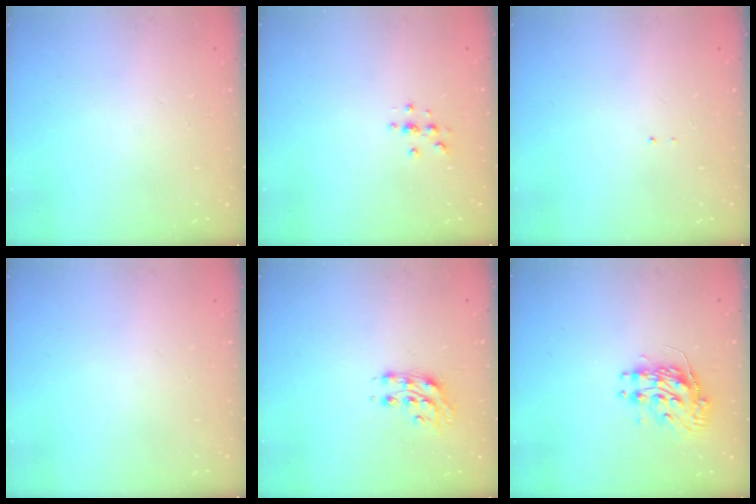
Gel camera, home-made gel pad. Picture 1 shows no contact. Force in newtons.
{"total": 2.7, "press": 2.7, "slide": 0.3}
{"total": 0.6, "press": 0.6, "slide": 0.1}
{"total": 0.0}
{"total": 8.0, "press": 7.9, "slide": 0.9}
{"total": 9.8, "press": 9.7, "slide": 0.8}